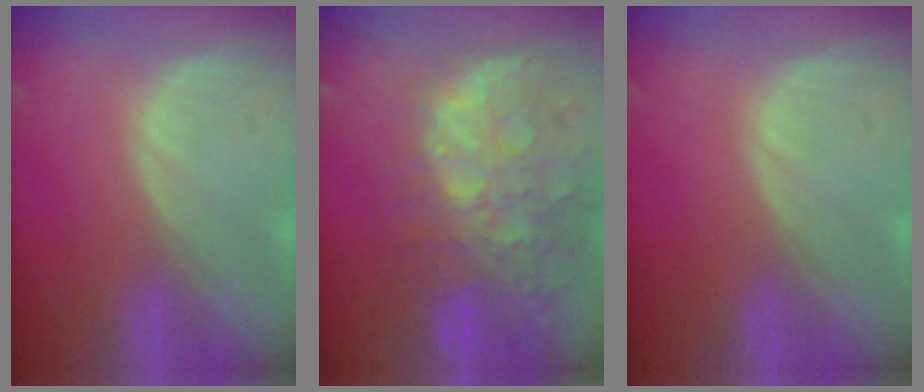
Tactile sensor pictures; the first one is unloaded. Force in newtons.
{"total": 13.9, "press": 11.3, "slide": 8.1}
{"total": 0.0}